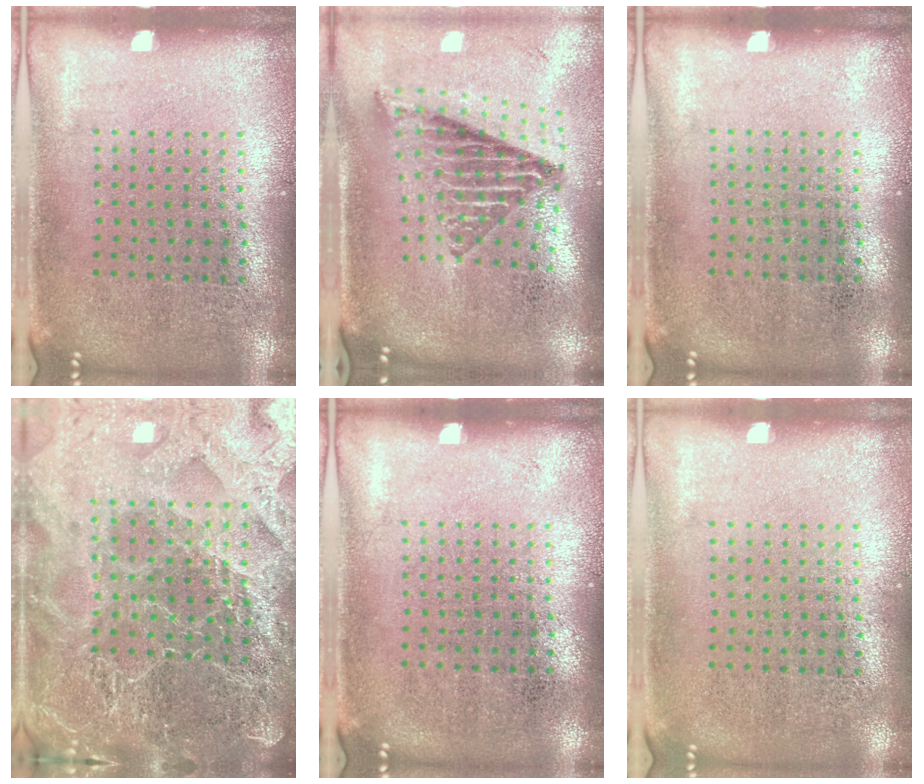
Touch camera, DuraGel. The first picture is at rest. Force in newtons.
{"total": 1.9, "press": 1.4, "slide": 1.2}
{"total": 0.0}
{"total": 4.8, "press": 4.5, "slide": 1.7}
{"total": 0.0}
{"total": 0.0}